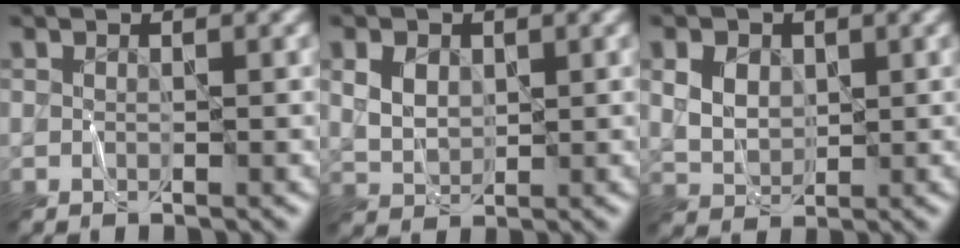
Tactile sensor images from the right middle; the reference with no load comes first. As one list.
[{"total": 2.7, "force": [0.8, 2.0, 1.6], "torque": [-0.036, -0.001, 0.019]}, {"total": 3.6, "force": [1.2, 2.7, 2.1], "torque": [-0.050, 0.005, 0.021]}]